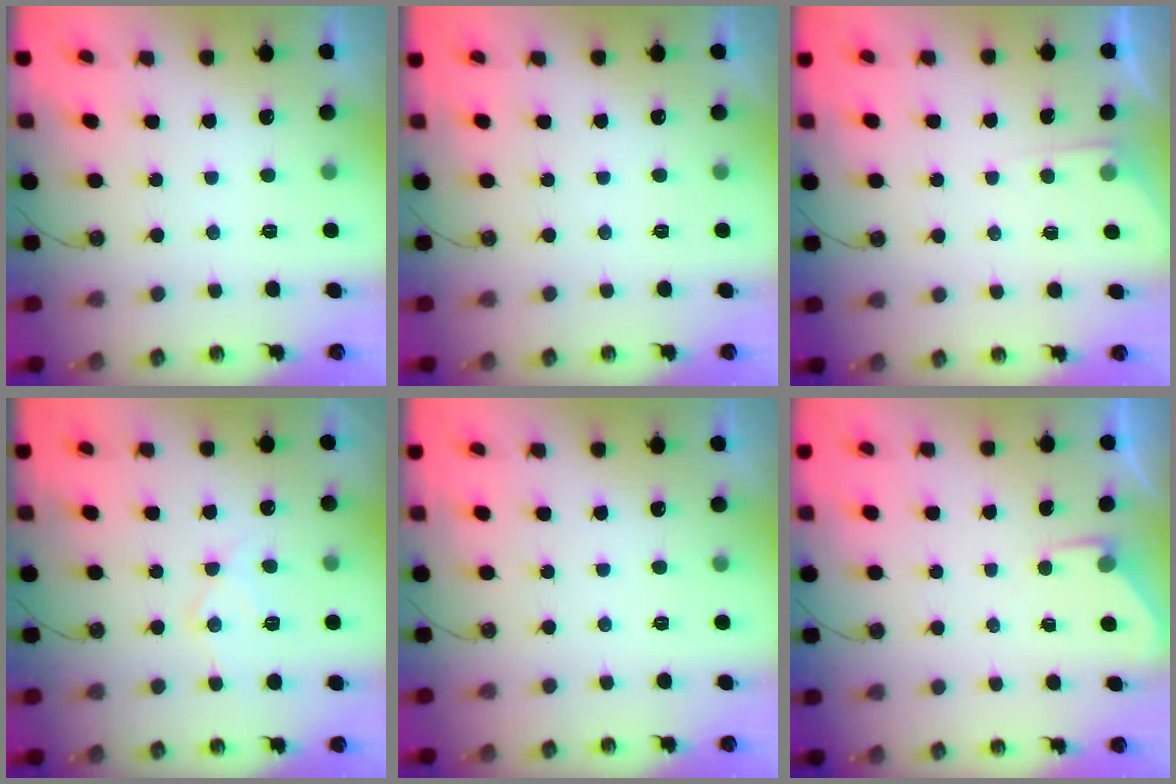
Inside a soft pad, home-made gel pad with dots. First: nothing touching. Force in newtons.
{"total": 0.0}
{"total": 2.7, "press": 2.7, "slide": 0.4}
{"total": 9.8, "press": 9.7, "slide": 0.8}
{"total": 0.0}
{"total": 2.7, "press": 2.6, "slide": 0.5}